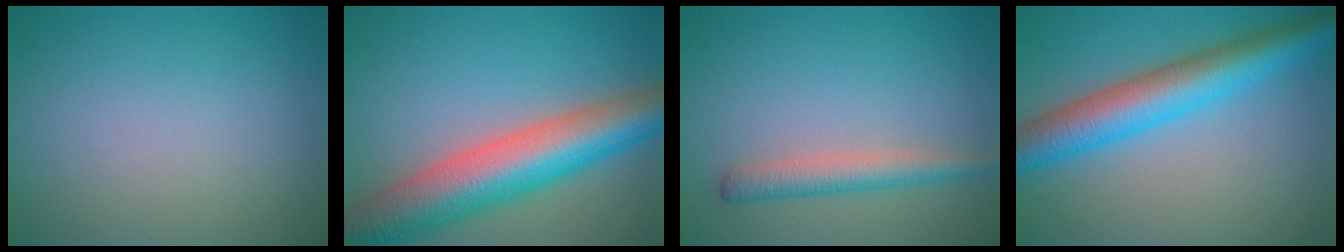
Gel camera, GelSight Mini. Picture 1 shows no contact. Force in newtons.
{"total": 10.6, "press": 10.6, "slide": 0.6}
{"total": 2.8, "press": 2.8, "slide": 0.1}
{"total": 7.4, "press": 7.4, "slide": 0.1}